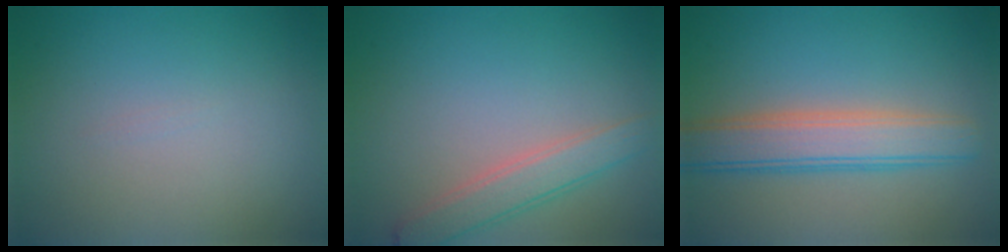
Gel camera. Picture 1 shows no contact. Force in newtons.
{"total": 2.9, "press": 2.9, "slide": 0.1}
{"total": 5.1, "press": 5.1, "slide": 0.2}